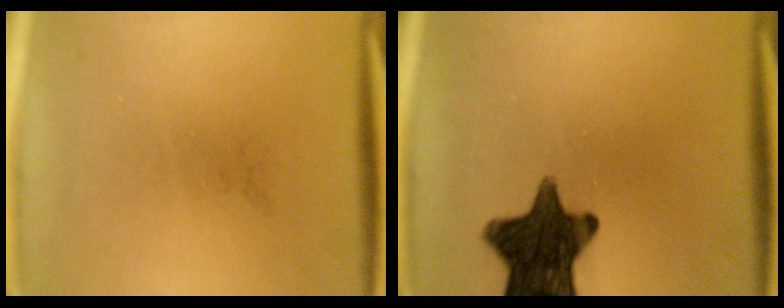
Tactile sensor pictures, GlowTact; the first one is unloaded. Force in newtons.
{"total": 13.8}